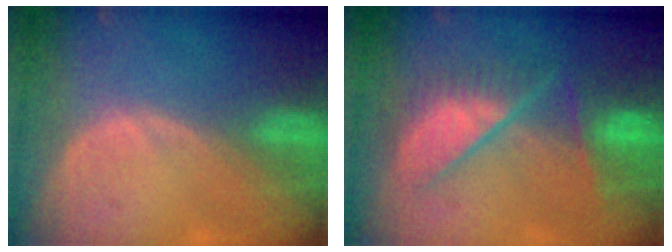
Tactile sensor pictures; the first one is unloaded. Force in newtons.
{"total": 8.5, "press": 8.4, "slide": 0.7}